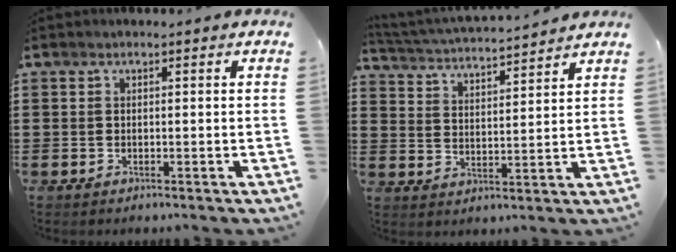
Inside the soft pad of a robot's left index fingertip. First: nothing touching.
{"total": 3.8, "force": [3.7, -0.3, 0.8], "torque": [-0.035, -0.030, 0.060]}